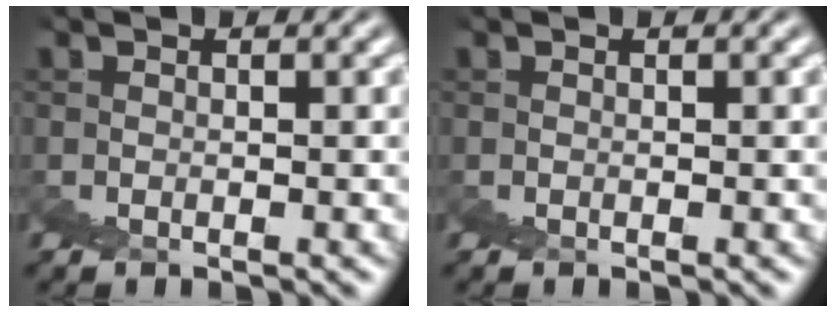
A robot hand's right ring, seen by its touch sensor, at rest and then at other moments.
{"total": 0.0}